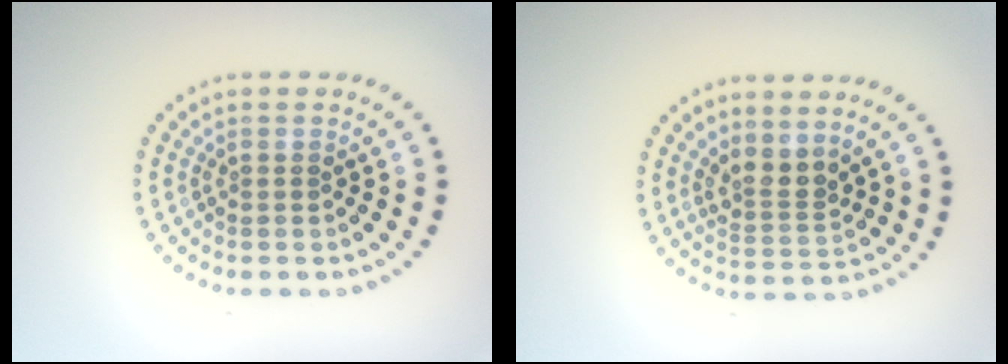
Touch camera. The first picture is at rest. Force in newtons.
{"total": 2.6, "press": 1.9, "slide": 1.8}